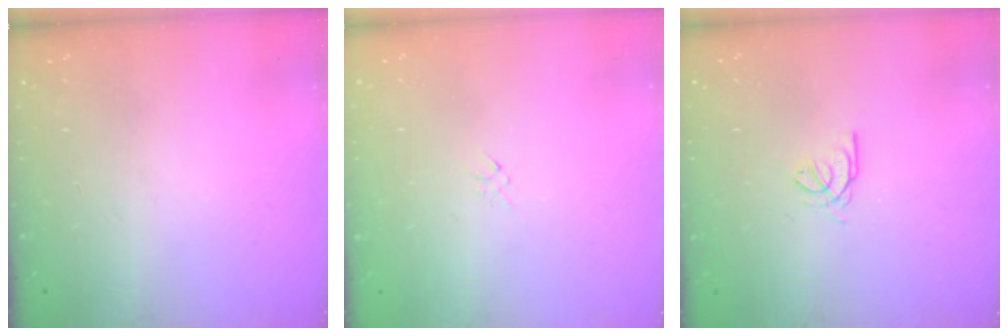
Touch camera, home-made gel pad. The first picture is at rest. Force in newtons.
{"total": 0.9, "press": 0.8, "slide": 0.4}
{"total": 2.7, "press": 2.7, "slide": 0.4}